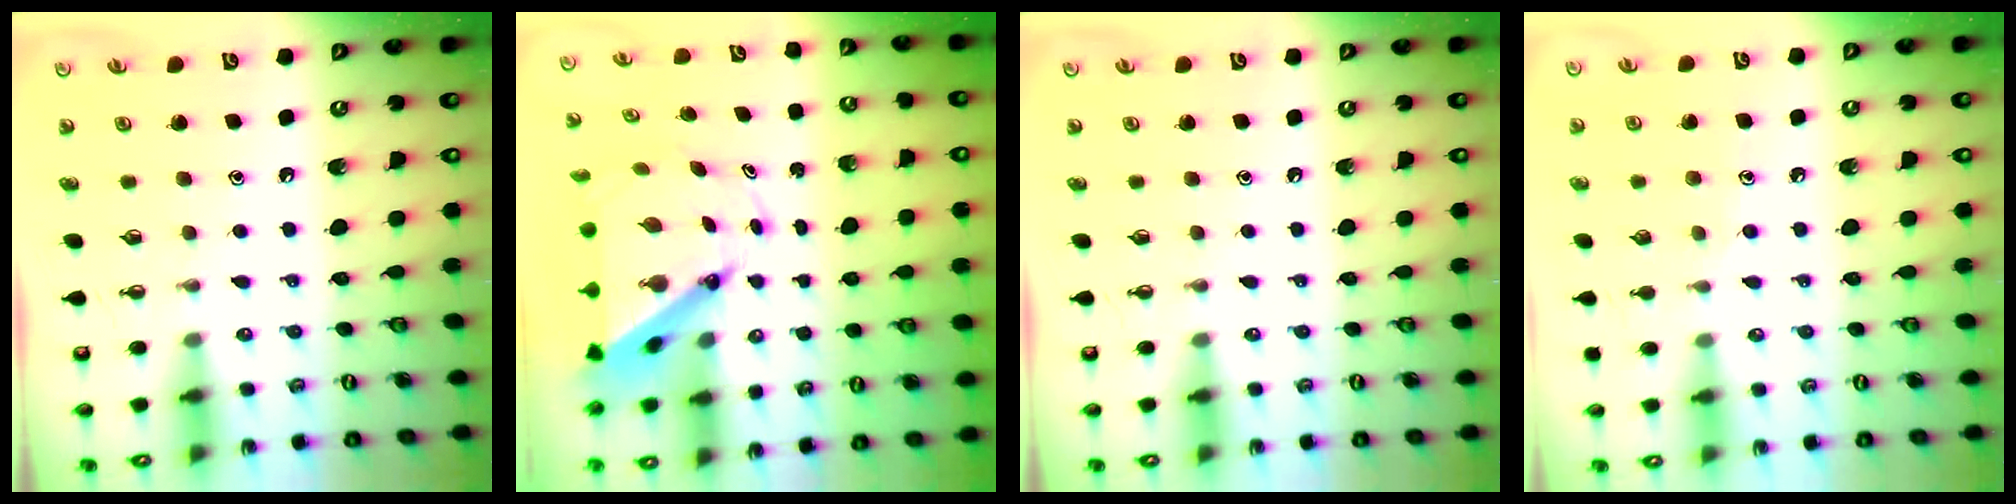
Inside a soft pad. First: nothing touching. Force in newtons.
{"total": 8.6, "press": 8.5, "slide": 0.8}
{"total": 0.0}
{"total": 5.6, "press": 5.6, "slide": 0.5}